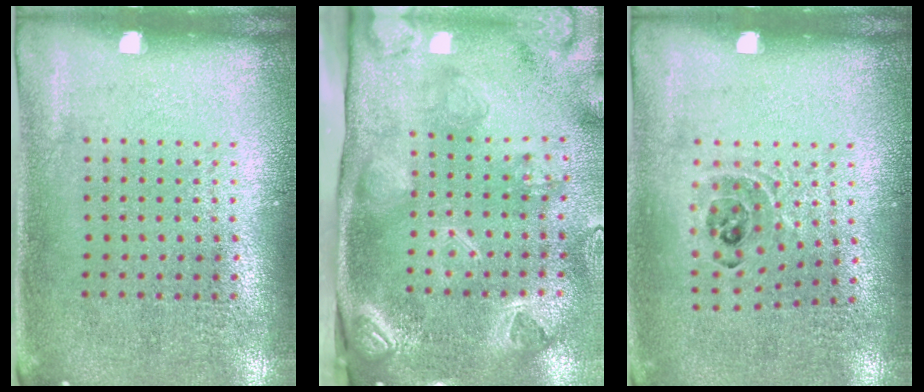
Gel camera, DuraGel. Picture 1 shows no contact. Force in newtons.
{"total": 4.2, "press": 3.1, "slide": 2.8}
{"total": 0.9, "press": 0.9, "slide": 0.1}